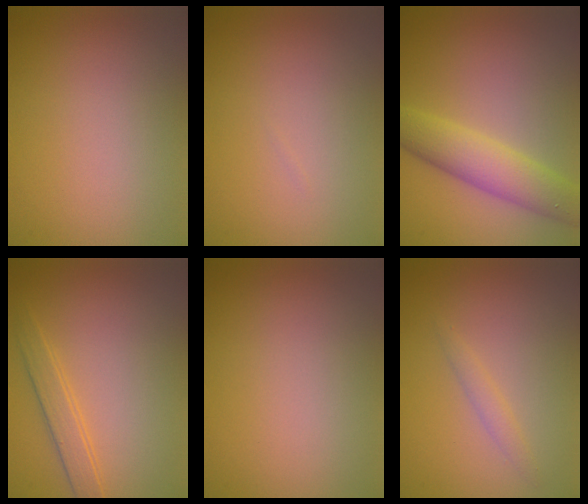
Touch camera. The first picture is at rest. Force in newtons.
{"total": 0.0}
{"total": 5.2, "press": 5.2, "slide": 0.2}
{"total": 2.1, "press": 2.1, "slide": 0.1}
{"total": 0.0}
{"total": 1.1, "press": 1.1, "slide": 0.1}